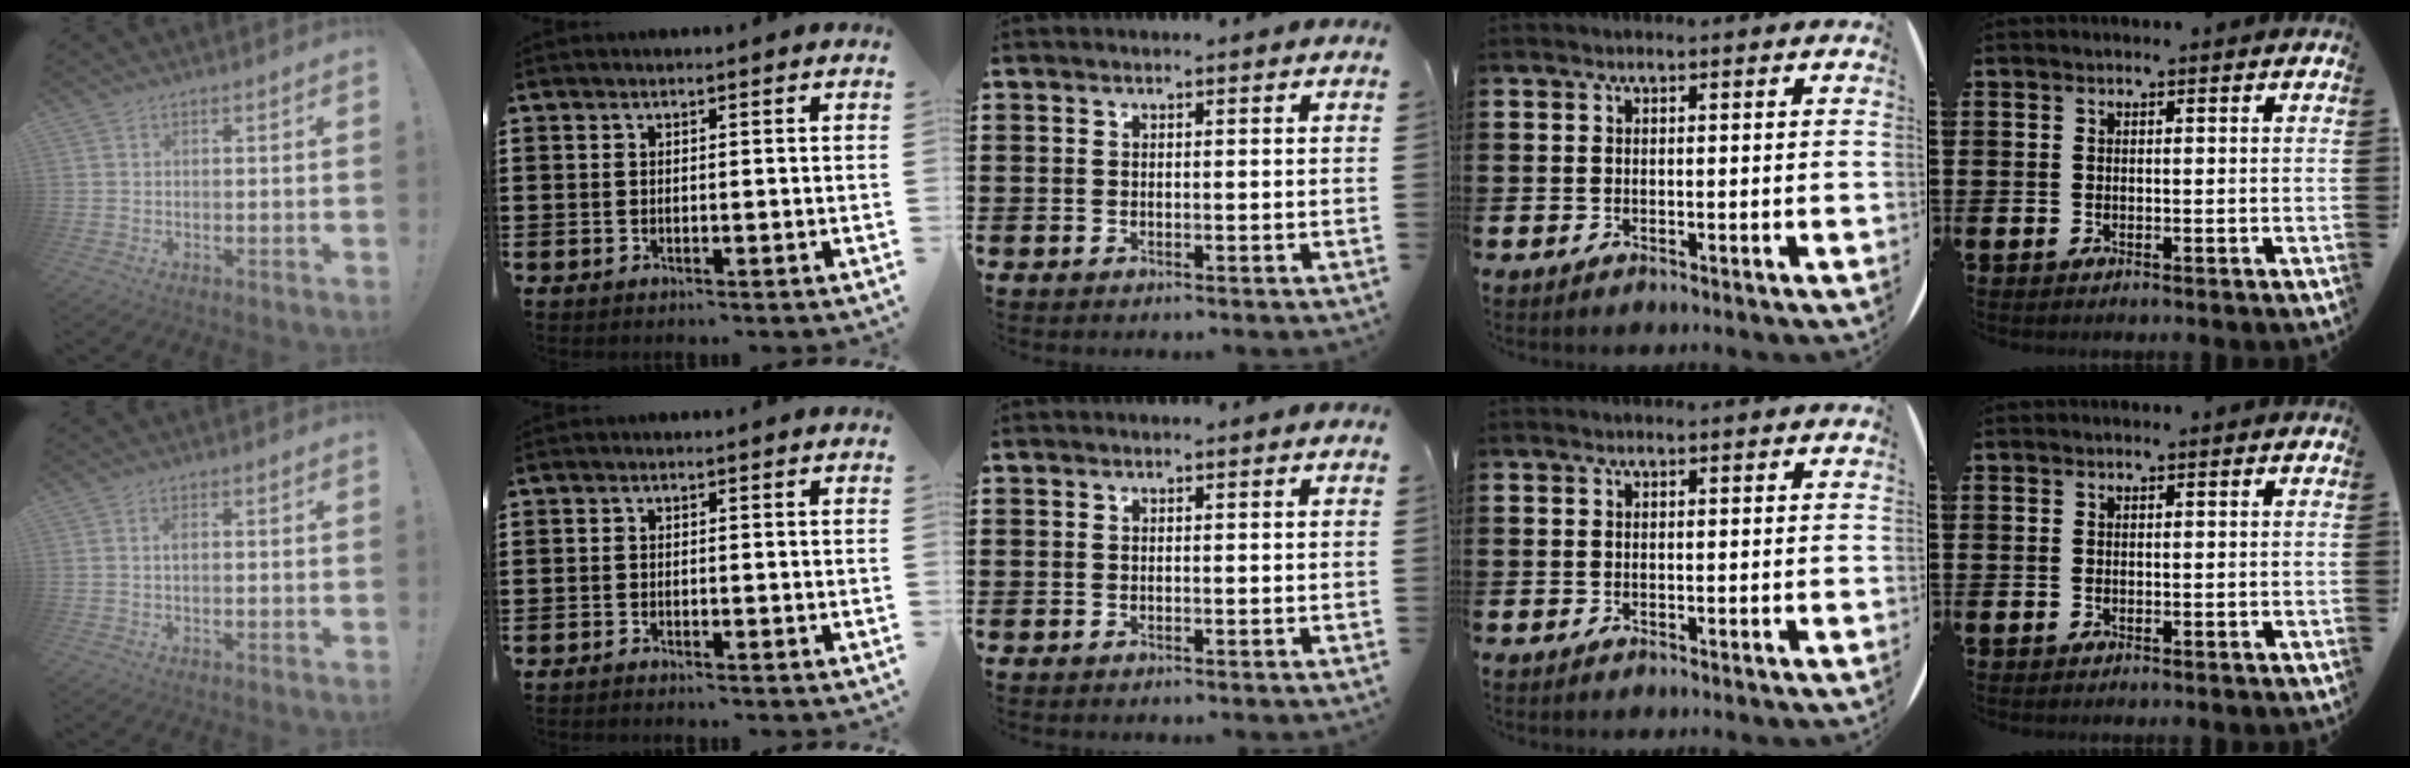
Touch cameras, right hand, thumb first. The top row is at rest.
{"thumb": {"total": 1.5, "force": [-0.2, 0.6, 1.4], "torque": [-0.028, 0.006, -0.005]}, "index": {"total": 0.8, "force": [-0.8, -0.1, 0.1], "torque": [-0.003, -0.001, -0.016]}}